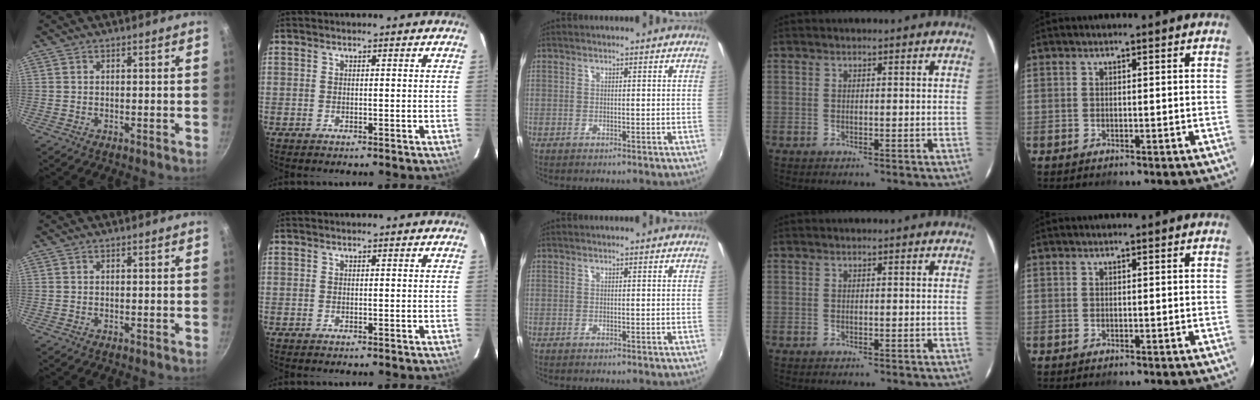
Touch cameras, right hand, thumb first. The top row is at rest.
{}